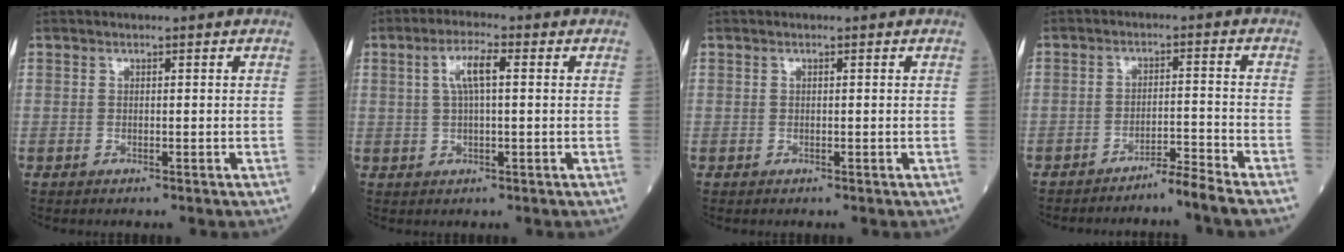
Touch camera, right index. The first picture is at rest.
{"total": 4.9, "force": [1.3, 1.0, 4.6], "torque": [-0.093, 0.013, 0.026]}
{"total": 0.0}
{"total": 4.2, "force": [-3.7, -1.6, 1.3], "torque": [-0.017, -0.012, -0.067]}